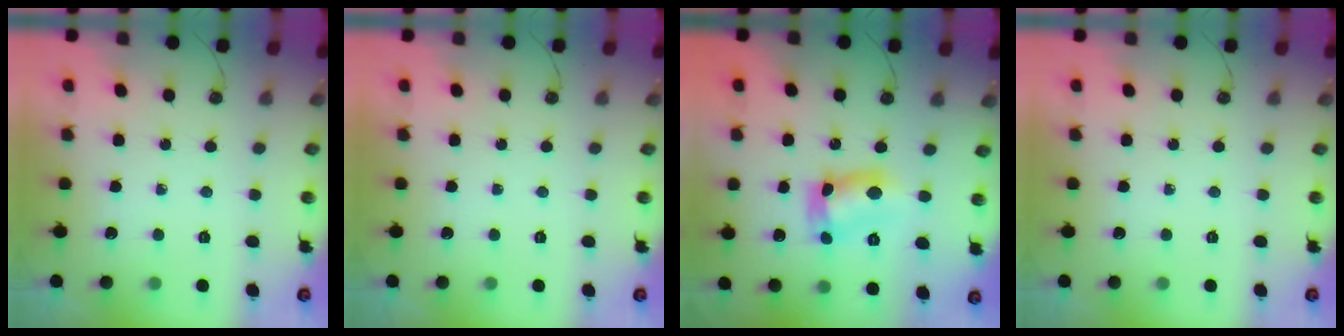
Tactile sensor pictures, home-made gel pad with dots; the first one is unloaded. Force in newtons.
{"total": 0.0}
{"total": 12.2, "press": 12.2, "slide": 0.8}
{"total": 0.0}